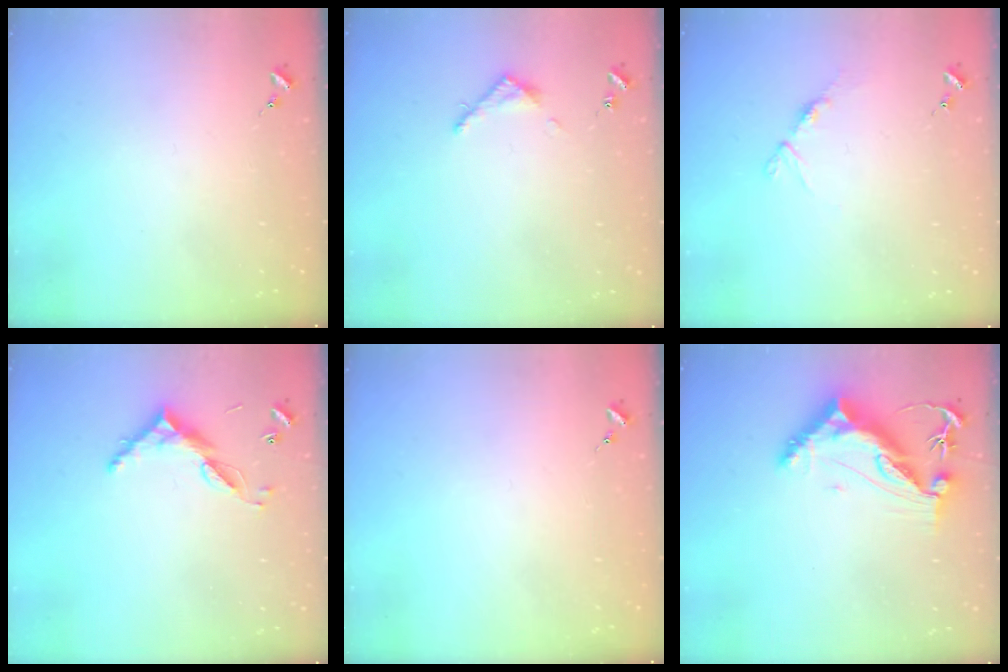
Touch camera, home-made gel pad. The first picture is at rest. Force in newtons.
{"total": 3.5, "press": 3.5, "slide": 0.3}
{"total": 5.5, "press": 5.4, "slide": 0.6}
{"total": 8.7, "press": 8.7, "slide": 0.5}
{"total": 0.0}
{"total": 9.9, "press": 9.8, "slide": 1.1}